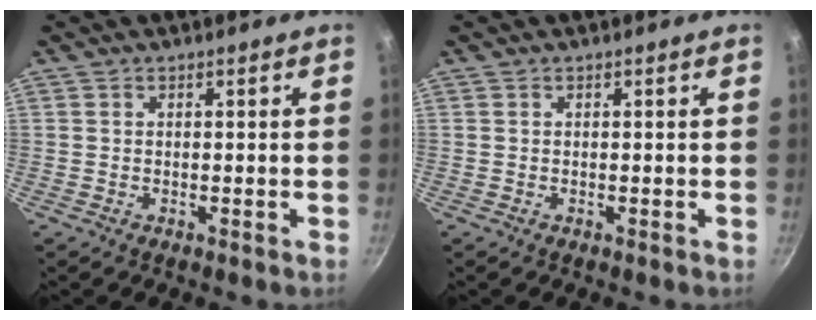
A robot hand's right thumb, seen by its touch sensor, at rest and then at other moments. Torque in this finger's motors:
{"motor_torque": [0.00, 0.00, 0.00, 0.00, 0.00]}